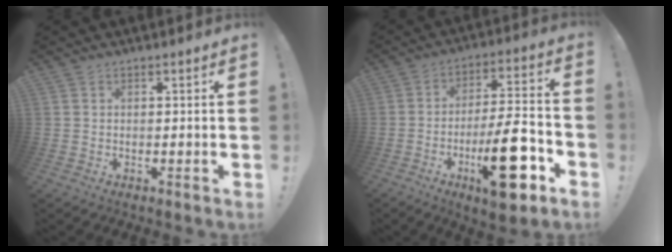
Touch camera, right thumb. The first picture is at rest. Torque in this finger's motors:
{"motor_torque": [1.79, 3.22, 1.59, -1.18, 0.69]}